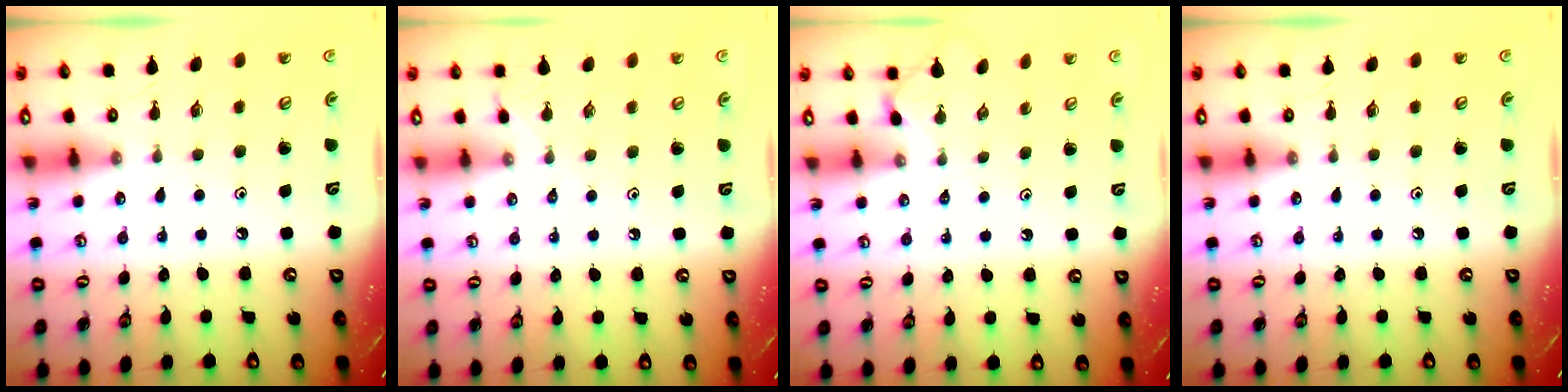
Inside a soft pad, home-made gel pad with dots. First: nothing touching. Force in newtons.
{"total": 1.9, "press": 1.9, "slide": 0.4}
{"total": 2.3, "press": 2.3, "slide": 0.4}
{"total": 0.0}